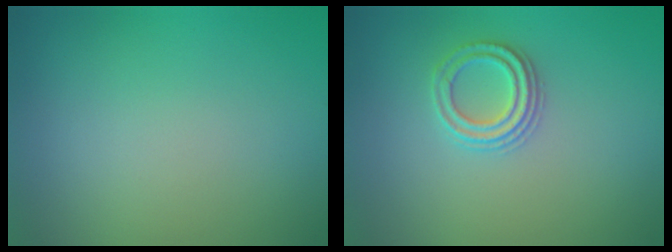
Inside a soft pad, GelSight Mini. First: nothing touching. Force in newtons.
{"total": 2.3, "press": 2.2, "slide": 0.8}